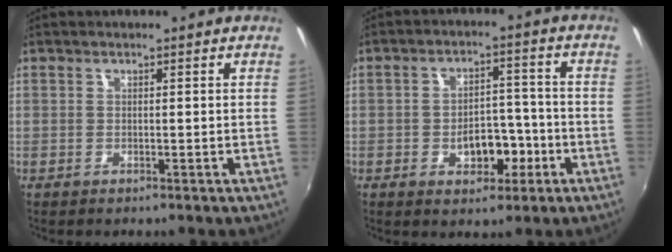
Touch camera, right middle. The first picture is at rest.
{"total": 6.7, "force": [-2.5, 4.2, 4.6], "torque": [-0.072, 0.012, -0.025]}